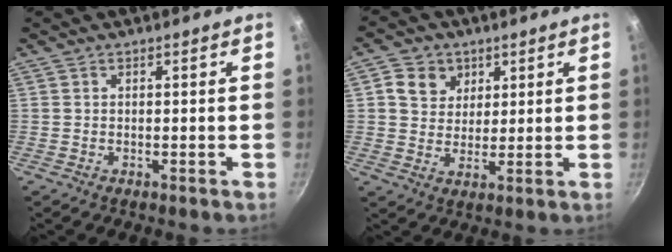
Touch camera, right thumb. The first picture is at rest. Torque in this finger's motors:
{"motor_torque": [-0.48, 0.61, -0.29, 0.27, 0.13]}